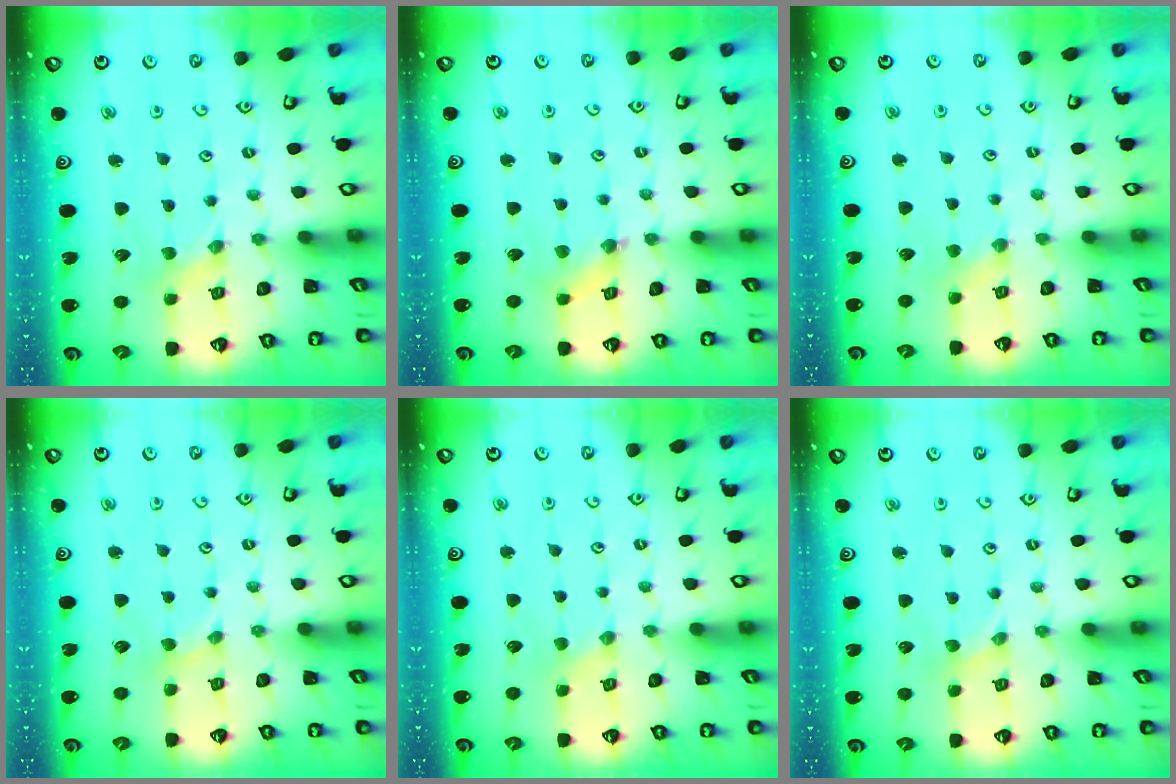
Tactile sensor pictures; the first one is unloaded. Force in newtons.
{"total": 2.4, "press": 2.4, "slide": 0.2}
{"total": 1.6, "press": 1.5, "slide": 0.4}
{"total": 1.0, "press": 1.0, "slide": 0.2}
{"total": 0.0}
{"total": 0.0}